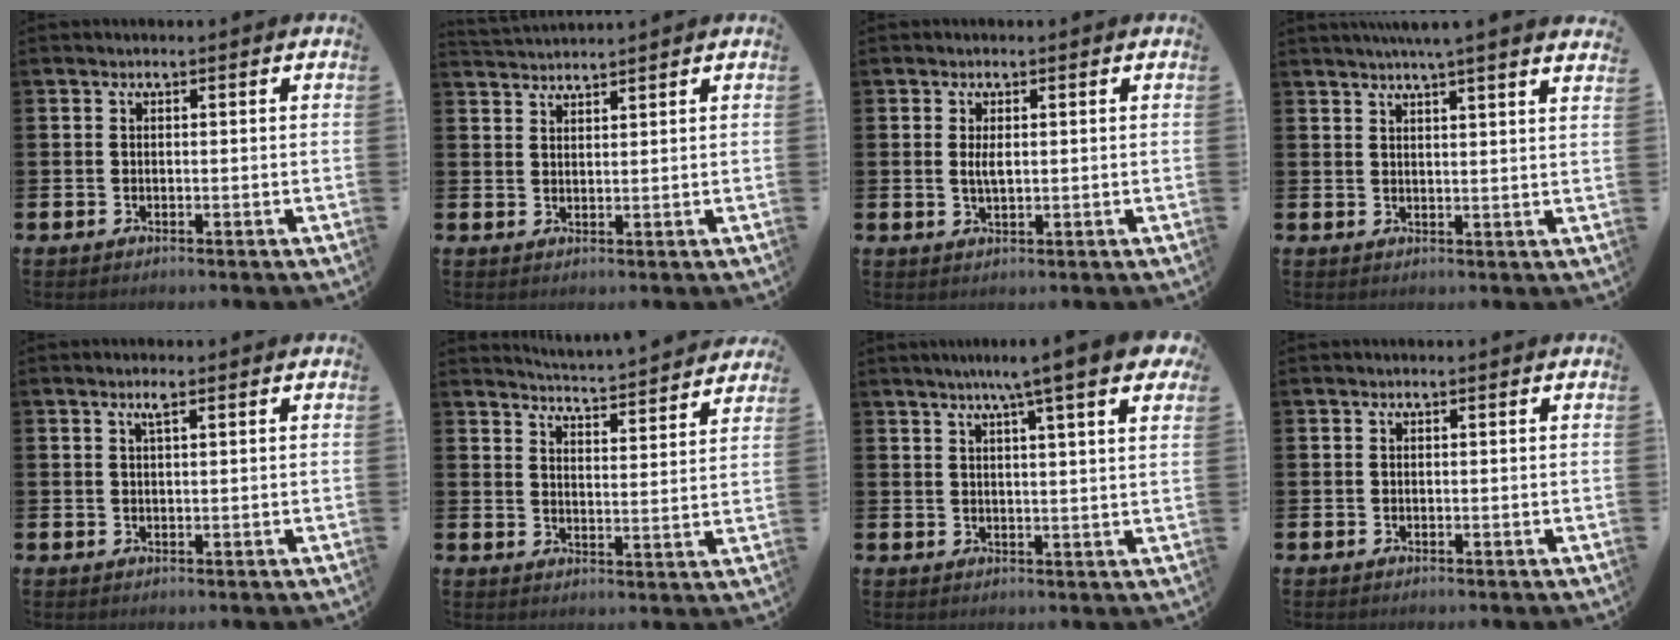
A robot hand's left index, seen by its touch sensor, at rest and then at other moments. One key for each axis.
{"total": 2.5, "fx": 2.4, "fy": 0.1, "fz": -0.1, "tx": -0.004, "ty": -0.011, "tz": 0.046}
{"total": 2.0, "fx": 0.4, "fy": 0.7, "fz": 1.8, "tx": -0.037, "ty": 0.003, "tz": 0.005}
{"total": 4.2, "fx": 4.0, "fy": -1.1, "fz": 1.1, "tx": -0.028, "ty": -0.016, "tz": 0.070}
{"total": 1.4, "fx": 1.0, "fy": 0.2, "fz": 1.0, "tx": -0.018, "ty": 0.001, "tz": 0.015}
{"total": 4.7, "fx": 4.7, "fy": -0.3, "fz": 0.4, "tx": -0.022, "ty": -0.040, "tz": 0.080}
{"total": 7.2, "fx": 5.6, "fy": 0.2, "fz": 4.5, "tx": -0.083, "ty": -0.016, "tz": 0.094}
{"total": 0.0}